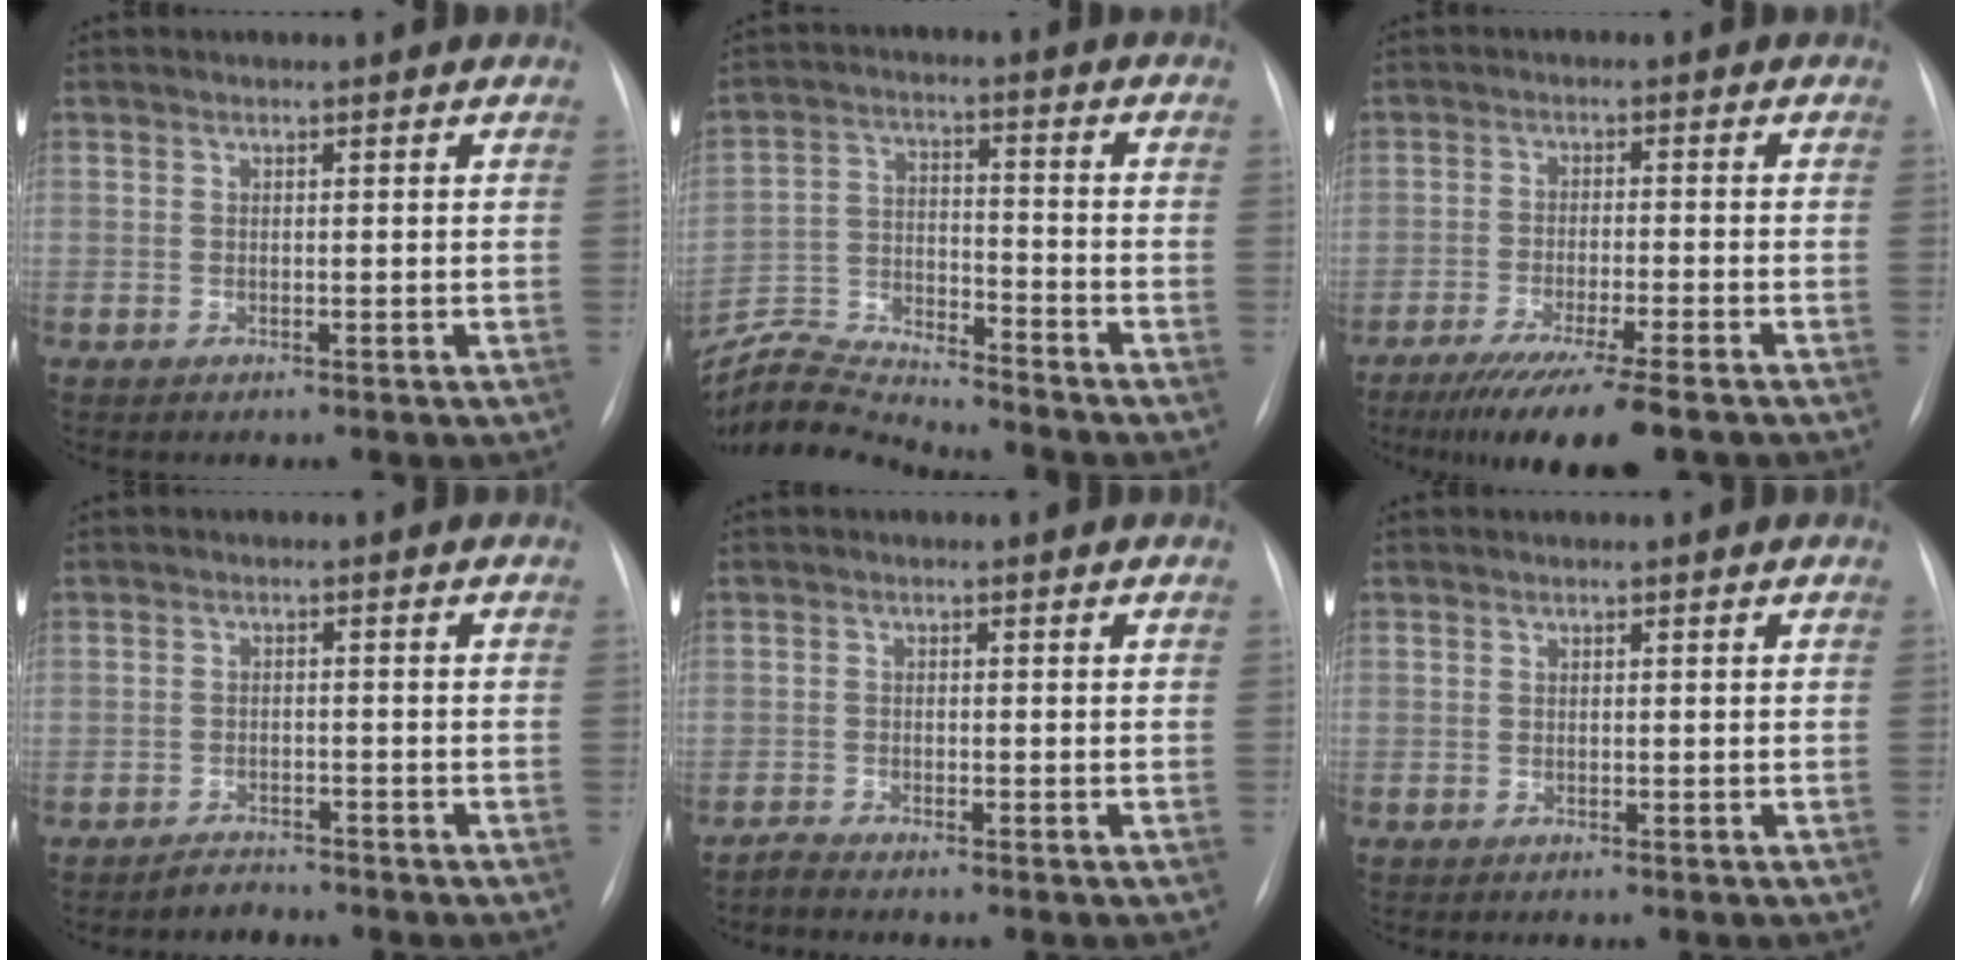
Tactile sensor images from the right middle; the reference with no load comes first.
{"total": 11.3, "force": [-11.2, -0.9, 0.9], "torque": [-0.019, 0.016, -0.208]}
{"total": 11.5, "force": [-8.5, 0.3, 7.7], "torque": [-0.124, -0.032, -0.131]}
{"total": 1.9, "force": [-1.8, 0.5, -0.2], "torque": [-0.003, -0.005, -0.028]}
{"total": 1.2, "force": [-1.2, -0.3, 0.0], "torque": [-0.002, -0.004, -0.024]}
{"total": 0.0}